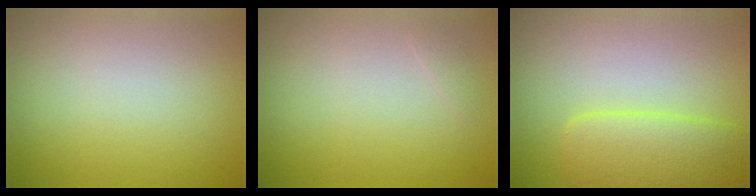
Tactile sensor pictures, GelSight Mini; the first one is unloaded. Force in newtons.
{"total": 0.5, "press": 0.5, "slide": 0.1}
{"total": 4.8, "press": 4.8, "slide": 0.2}